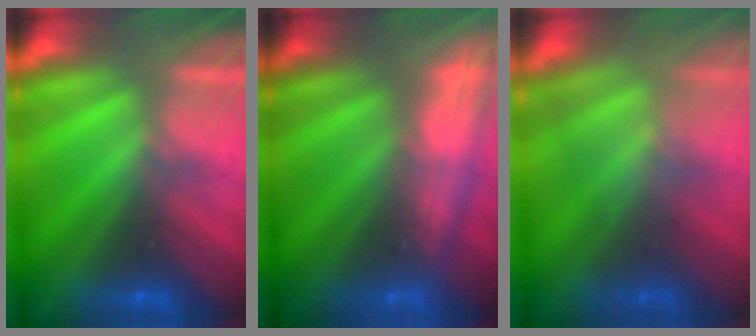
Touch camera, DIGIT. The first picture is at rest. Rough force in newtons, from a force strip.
{"total": 2.6}
{"total": 3.5}